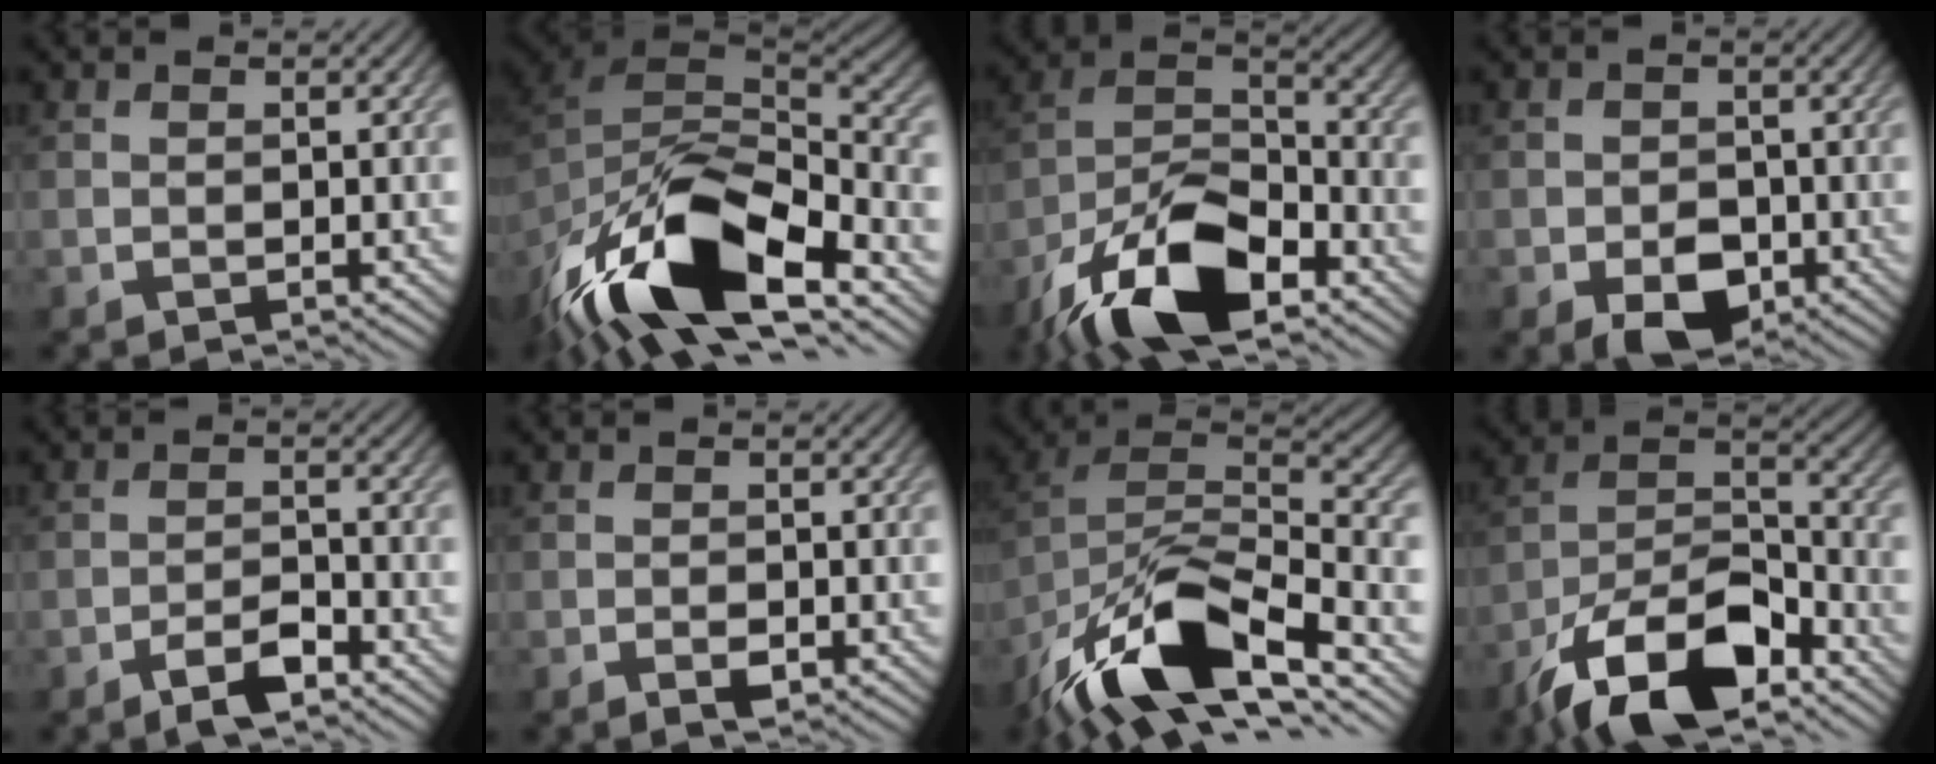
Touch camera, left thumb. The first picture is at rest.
{"total": 17.6, "force": [-10.0, 7.4, 12.5], "torque": [-0.282, -0.035, -0.165]}
{"total": 15.3, "force": [-10.2, 6.0, 9.7], "torque": [-0.199, -0.007, -0.206]}
{"total": 5.1, "force": [-2.3, 3.3, 3.1], "torque": [-0.047, -0.008, -0.044]}
{"total": 3.5, "force": [-2.5, 1.1, 2.3], "torque": [-0.043, 0.005, -0.051]}
{"total": 1.5, "force": [-0.8, 0.6, 1.1], "torque": [-0.017, -0.001, -0.013]}
{"total": 16.8, "force": [-10.8, 6.1, 11.4], "torque": [-0.248, -0.018, -0.192]}
{"total": 14.5, "force": [-9.8, 5.9, 8.9], "torque": [-0.167, -0.006, -0.198]}